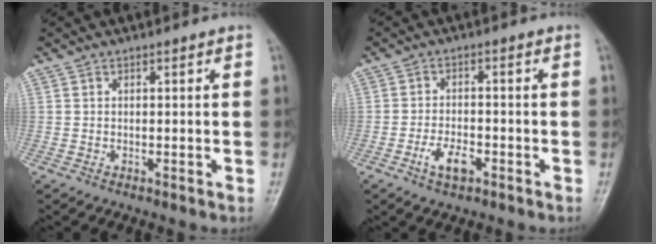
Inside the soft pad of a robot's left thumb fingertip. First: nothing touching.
{"total": 4.7, "force": [-2.4, 2.3, 3.4], "torque": [-0.060, 0.011, -0.042]}